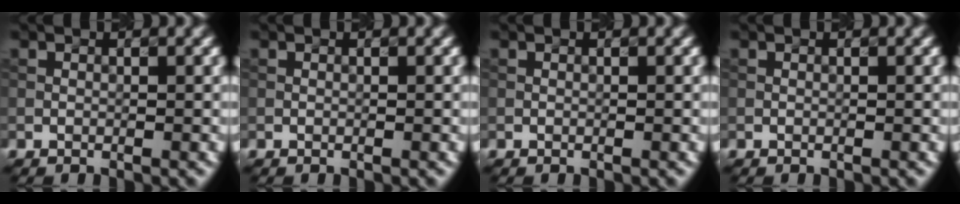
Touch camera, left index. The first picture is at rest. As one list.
[{"total": 0.0}, {"total": 0.0}, {"total": 0.0}]